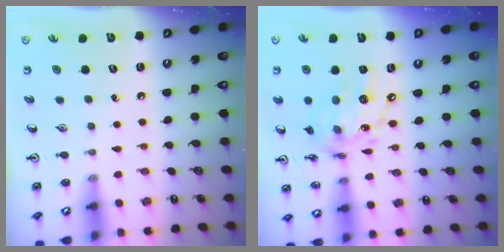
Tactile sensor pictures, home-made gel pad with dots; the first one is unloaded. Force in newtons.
{"total": 14.8, "press": 14.8, "slide": 1.0}